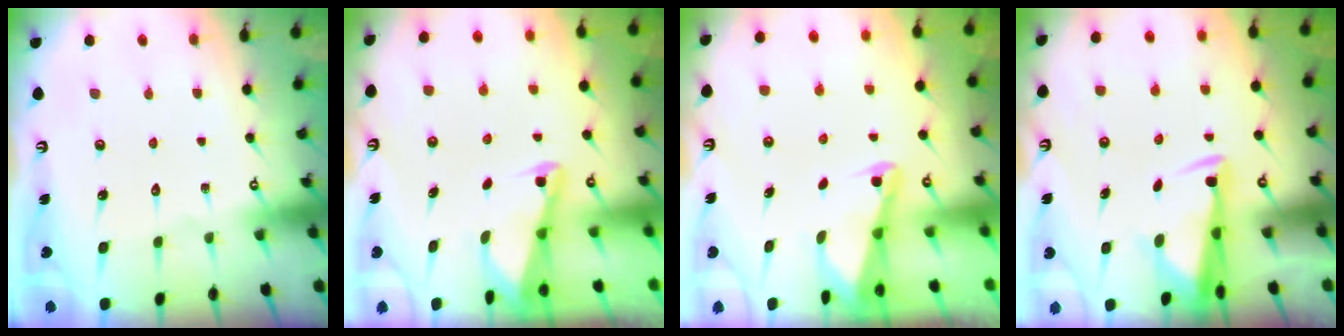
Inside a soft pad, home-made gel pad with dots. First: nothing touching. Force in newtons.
{"total": 2.0, "press": 2.0, "slide": 0.4}
{"total": 2.1, "press": 2.1, "slide": 0.3}
{"total": 3.3, "press": 3.3, "slide": 0.7}